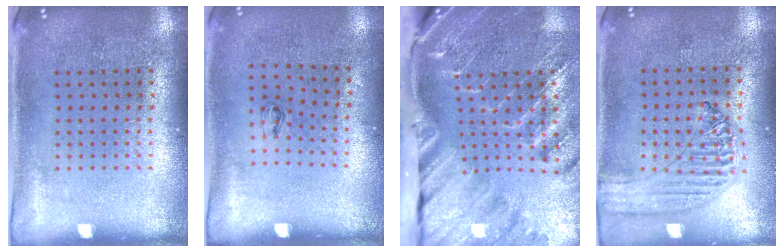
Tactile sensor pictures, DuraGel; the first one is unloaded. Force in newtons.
{"total": 0.6, "press": 0.2, "slide": 0.5}
{"total": 3.4, "press": 3.0, "slide": 1.5}
{"total": 1.2, "press": 1.2, "slide": 0.2}